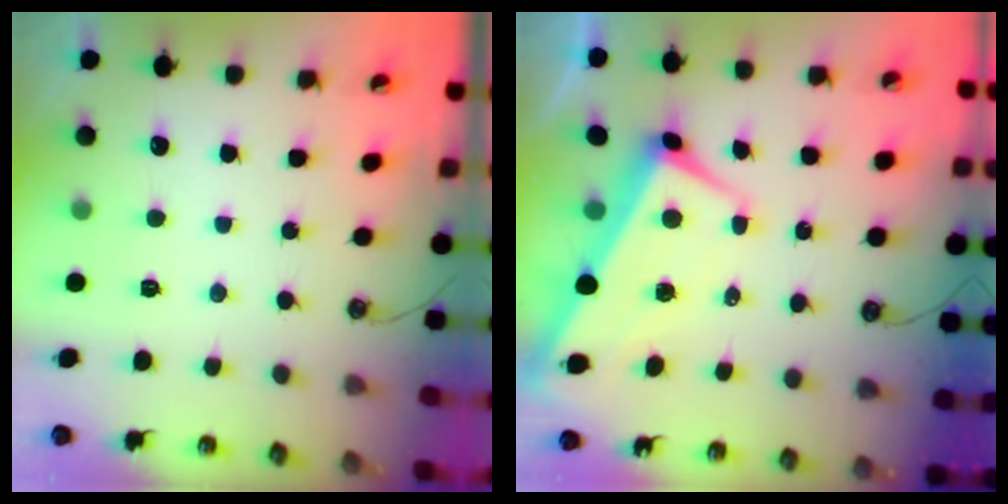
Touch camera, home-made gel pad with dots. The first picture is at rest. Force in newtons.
{"total": 1.2, "press": 0.3, "slide": 1.1}